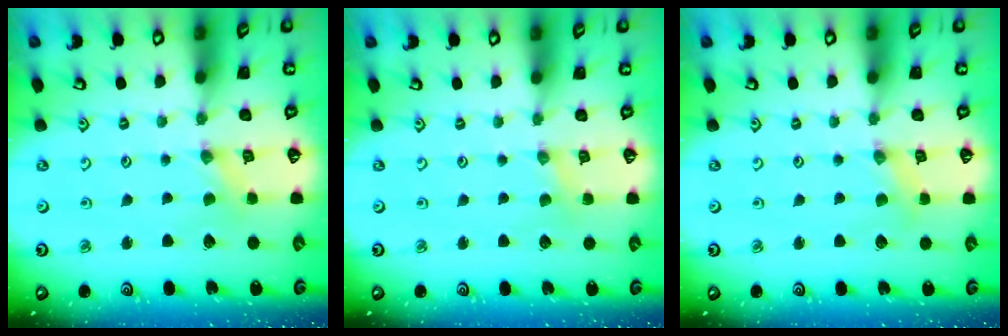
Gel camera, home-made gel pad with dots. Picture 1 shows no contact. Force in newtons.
{"total": 0.0}
{"total": 1.9, "press": 1.9, "slide": 0.3}